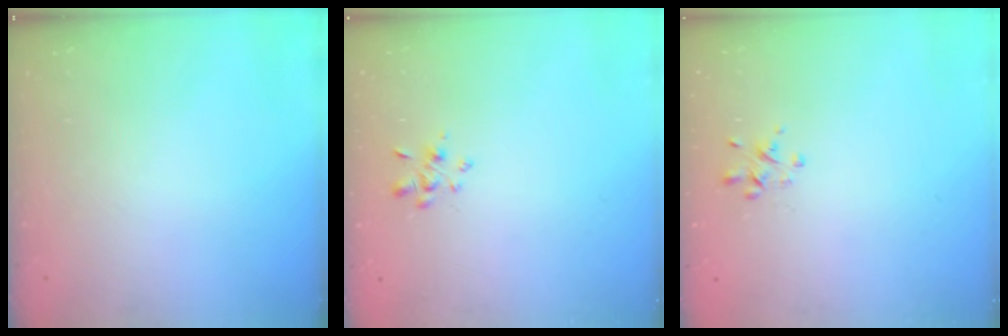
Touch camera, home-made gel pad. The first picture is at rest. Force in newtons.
{"total": 2.3, "press": 2.2, "slide": 0.7}
{"total": 2.0, "press": 1.9, "slide": 0.6}